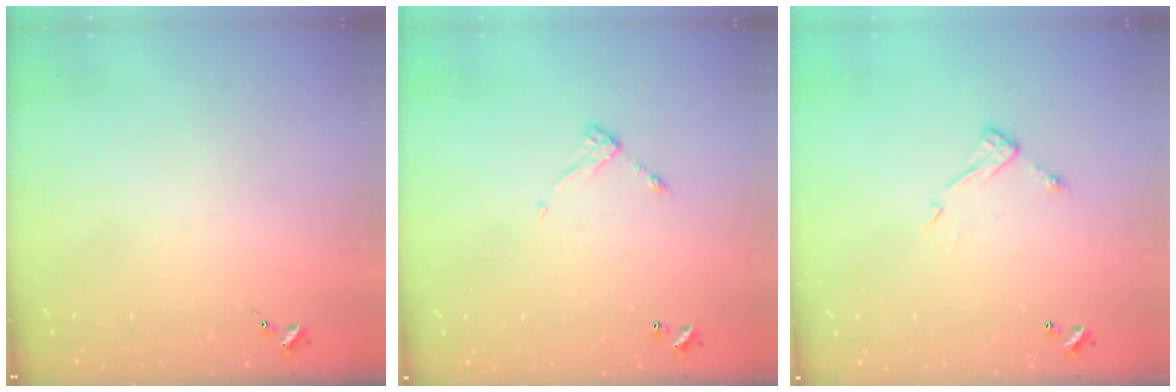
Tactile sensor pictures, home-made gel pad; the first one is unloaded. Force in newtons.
{"total": 6.4, "press": 6.4, "slide": 0.4}
{"total": 7.5, "press": 7.5, "slide": 0.2}